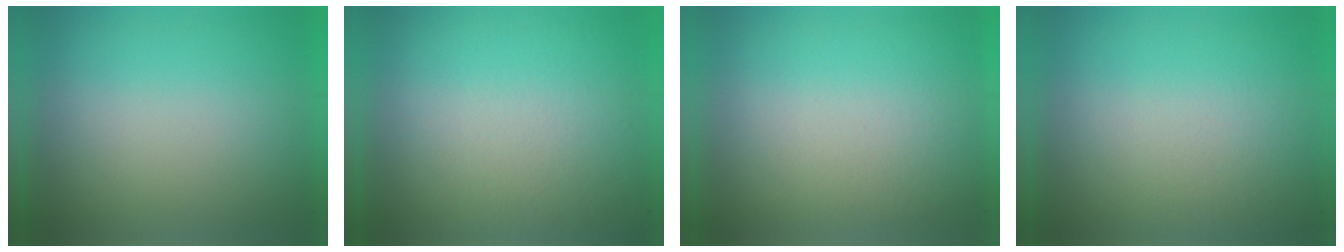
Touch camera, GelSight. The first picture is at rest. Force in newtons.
{"total": 4.4}
{"total": 1.4}
{"total": 2.5}